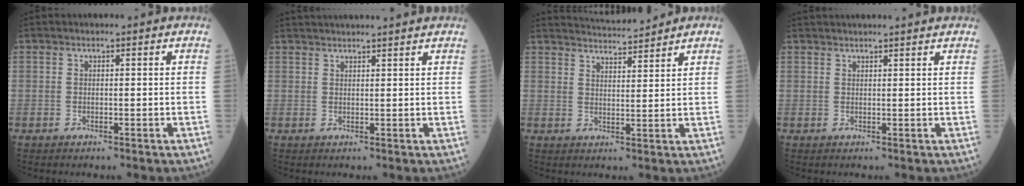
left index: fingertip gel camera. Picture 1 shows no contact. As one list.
[{"total": 8.6, "force": [7.9, -0.3, 3.2], "torque": [-0.046, 0.032, 0.102]}, {"total": 7.2, "force": [7.0, -0.4, 1.5], "torque": [-0.028, 0.010, 0.107]}, {"total": 7.0, "force": [6.6, 0.0, 2.4], "torque": [-0.030, 0.032, 0.078]}]